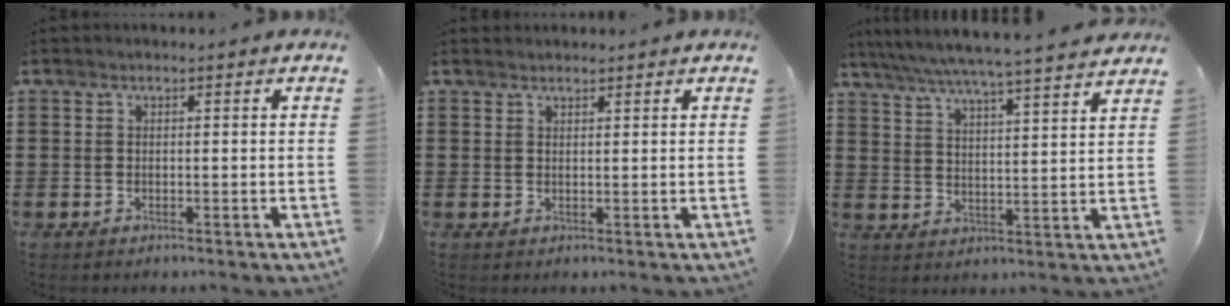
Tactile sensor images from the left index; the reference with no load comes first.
{"total": 1.1, "force": [1.1, 0.2, 0.1], "torque": [-0.003, 0.001, 0.021]}
{"total": 5.5, "force": [4.9, -0.8, 2.3], "torque": [-0.065, -0.037, 0.078]}